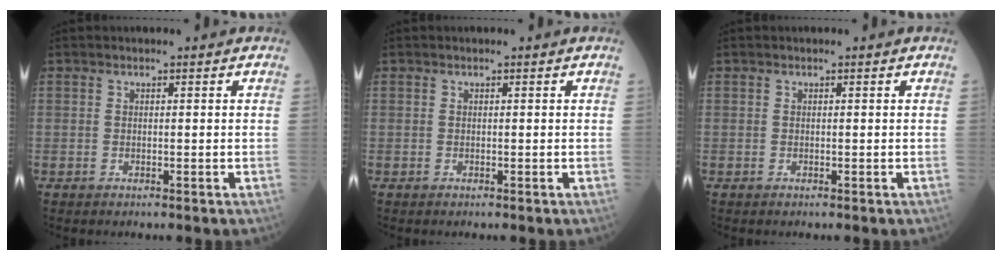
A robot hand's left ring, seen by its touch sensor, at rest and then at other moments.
{"total": 0.0}
{"total": 0.0}